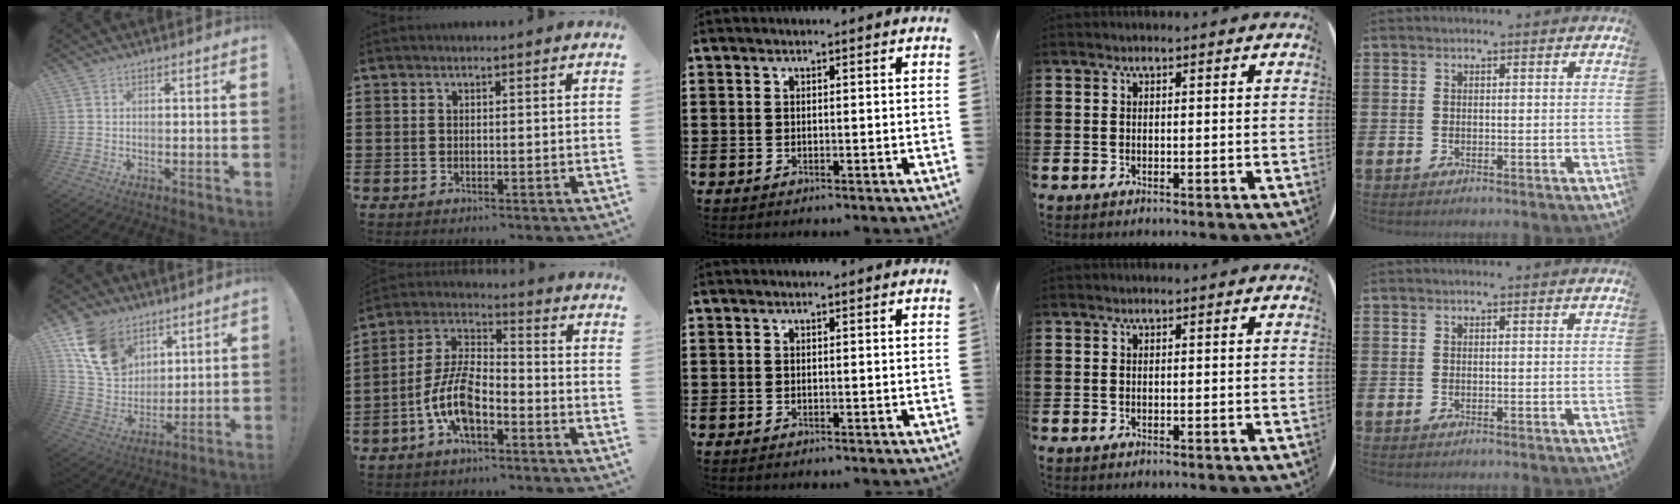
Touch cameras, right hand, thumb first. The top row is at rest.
{"thumb": {"total": 15.4, "force": [8.5, 10.9, 6.6], "torque": [-0.109, -0.046, 0.171]}, "index": {"total": 9.2, "force": [-4.2, 4.0, 7.1], "torque": [-0.174, -0.002, -0.086]}}